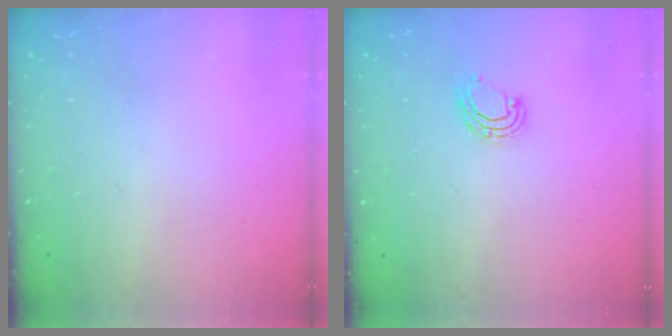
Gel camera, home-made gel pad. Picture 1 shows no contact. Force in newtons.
{"total": 5.6, "press": 5.6, "slide": 1.0}